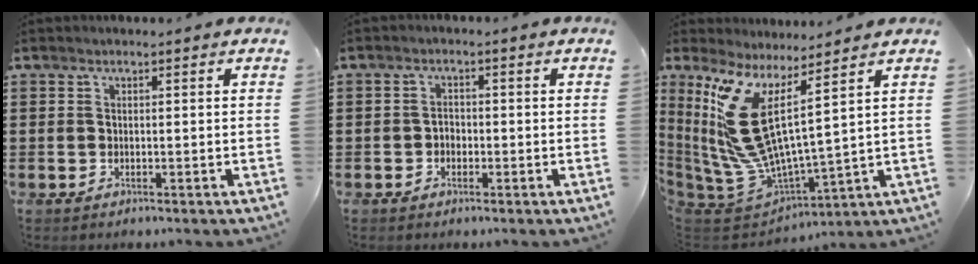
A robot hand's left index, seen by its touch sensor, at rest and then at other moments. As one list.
[{"total": 1.5, "force": [-0.7, 1.2, 0.7], "torque": [-0.017, 0.003, -0.015]}, {"total": 12.8, "force": [5.0, 4.1, 11.1], "torque": [-0.272, -0.063, 0.076]}]